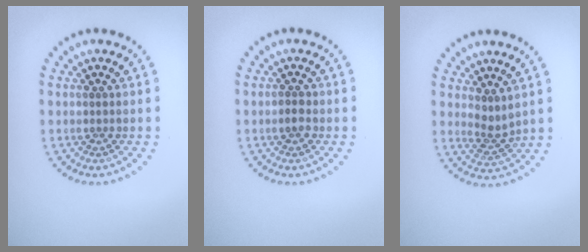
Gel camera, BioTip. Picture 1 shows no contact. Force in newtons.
{"total": 1.2, "press": 1.2, "slide": 0.1}
{"total": 2.0, "press": 1.5, "slide": 1.3}